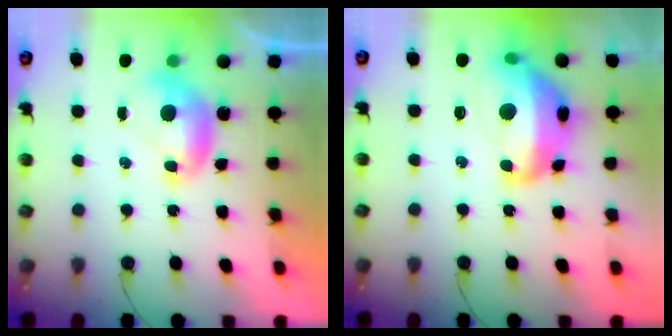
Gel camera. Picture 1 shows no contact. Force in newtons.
{"total": 11.2, "press": 11.0, "slide": 1.8}